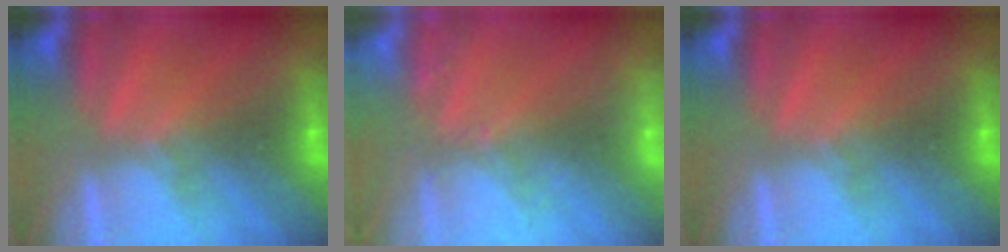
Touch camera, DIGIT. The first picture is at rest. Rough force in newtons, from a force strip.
{"total": 2.4}
{"total": 0.0}